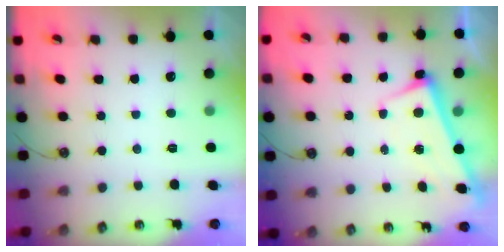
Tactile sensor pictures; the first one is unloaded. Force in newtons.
{"total": 2.6, "press": 2.6, "slide": 0.3}